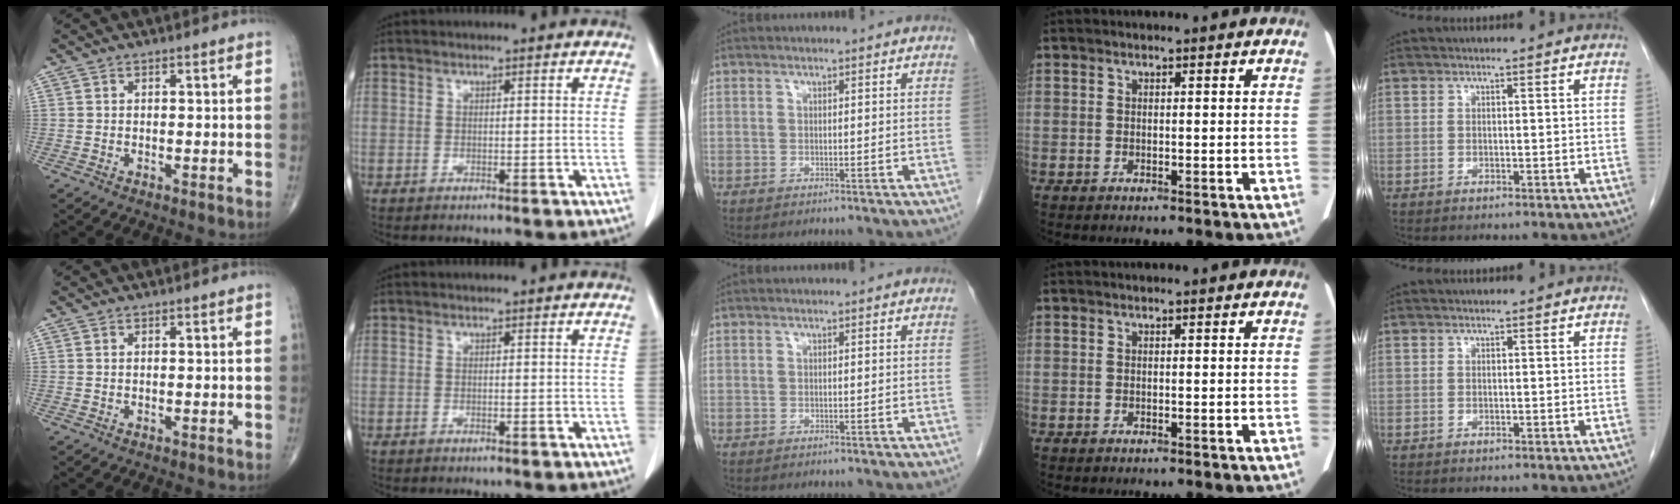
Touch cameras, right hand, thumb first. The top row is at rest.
{}